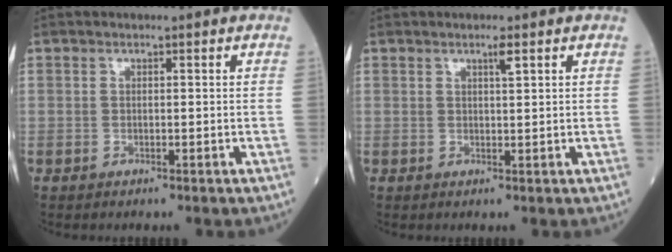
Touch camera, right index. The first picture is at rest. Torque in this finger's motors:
{"motor_torque": [-0.01, 0.06, -0.01, 0.04]}